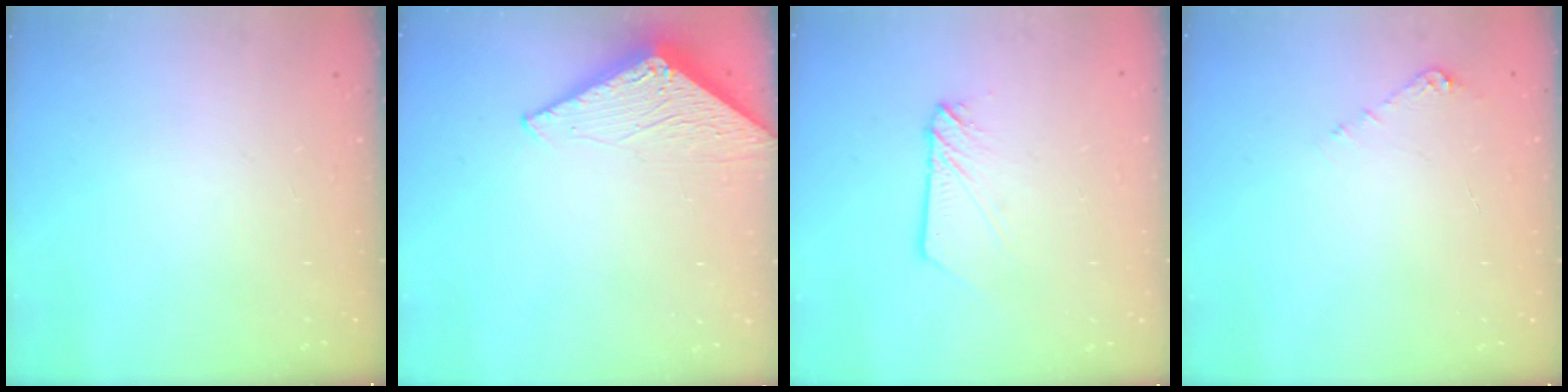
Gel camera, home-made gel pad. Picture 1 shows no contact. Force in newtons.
{"total": 2.8, "press": 2.8, "slide": 0.2}
{"total": 2.9, "press": 2.9, "slide": 0.3}
{"total": 5.8, "press": 5.8, "slide": 0.8}